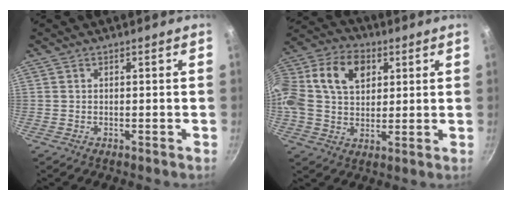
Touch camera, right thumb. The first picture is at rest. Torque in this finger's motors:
{"motor_torque": [2.38, 2.63, 0.41, -0.22, 0.21]}